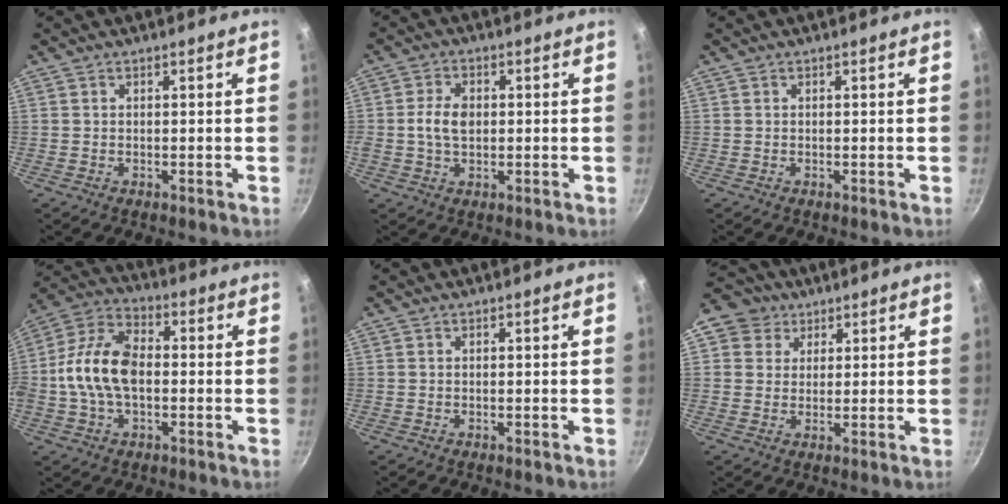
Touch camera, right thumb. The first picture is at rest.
{"total": 5.6, "force": [0.2, 3.8, 4.2], "torque": [-0.071, 0.008, 0.000]}
{"total": 0.0}
{"total": 14.1, "force": [-1.0, 8.6, 11.1], "torque": [-0.199, 0.038, -0.034]}
{"total": 0.0}
{"total": 6.8, "force": [3.2, 5.8, 1.5], "torque": [0.003, 0.004, 0.041]}